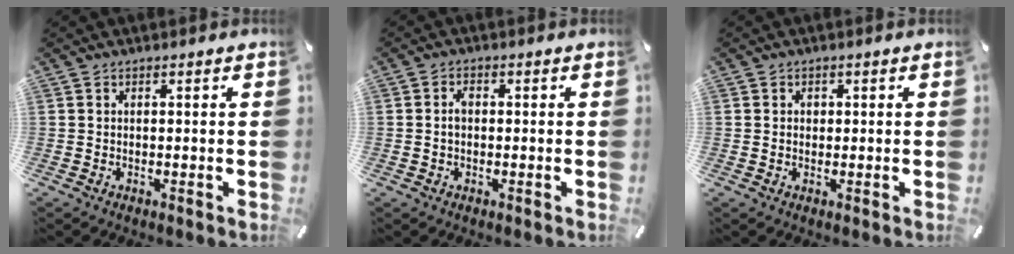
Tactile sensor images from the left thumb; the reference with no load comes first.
{"total": 2.0, "force": [0.0, 1.3, 1.5], "torque": [-0.031, 0.005, -0.002]}
{"total": 1.3, "force": [0.1, 1.2, 0.5], "torque": [-0.004, 0.002, -0.002]}